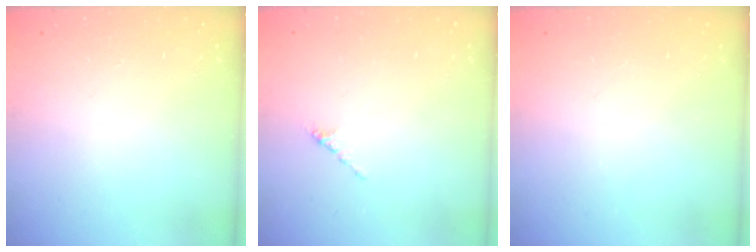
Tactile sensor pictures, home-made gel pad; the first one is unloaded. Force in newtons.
{"total": 0.0}
{"total": 0.0}